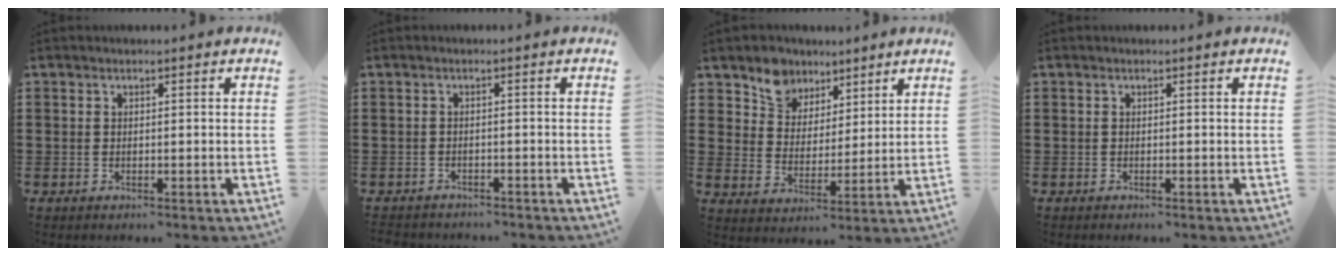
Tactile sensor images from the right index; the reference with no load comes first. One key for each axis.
{"total": 1.3, "fx": -1.3, "fy": 0.3, "fz": -0.1, "tx": -0.004, "ty": 0.002, "tz": -0.029}
{"total": 7.2, "fx": 5.3, "fy": 4.9, "fz": 0.5, "tx": -0.044, "ty": -0.016, "tz": 0.099}
{"total": 0.0}